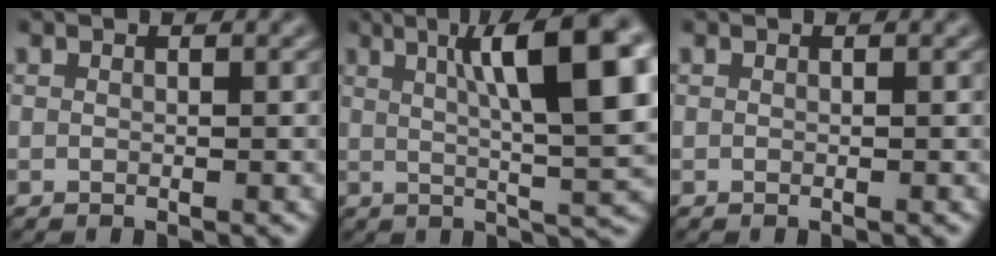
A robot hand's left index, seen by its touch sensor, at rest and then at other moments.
{"total": 12.6, "force": [3.6, 3.0, 11.7], "torque": [-0.144, 0.012, 0.053]}
{"total": 0.0}